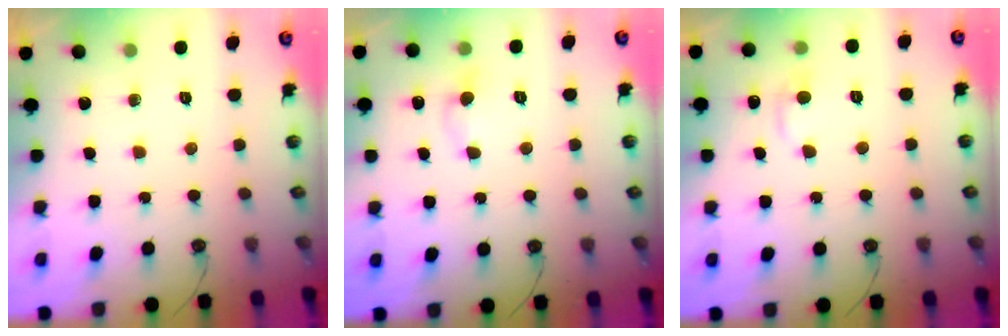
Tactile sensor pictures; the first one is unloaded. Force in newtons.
{"total": 2.5, "press": 2.4, "slide": 0.5}
{"total": 0.9, "press": 0.5, "slide": 0.7}